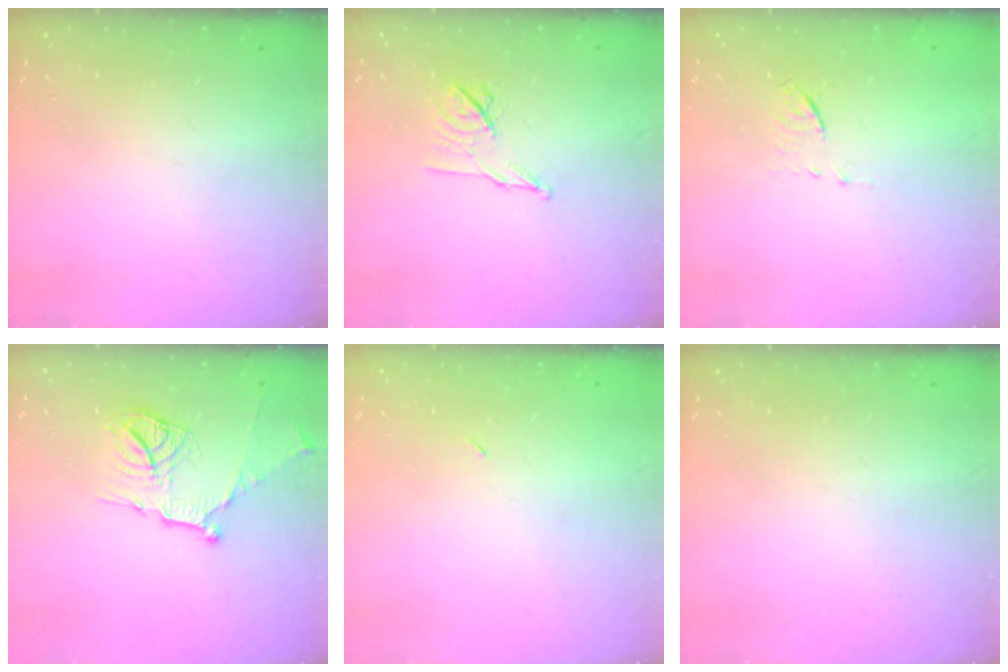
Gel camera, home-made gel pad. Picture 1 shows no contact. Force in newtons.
{"total": 8.1, "press": 8.0, "slide": 1.3}
{"total": 4.2, "press": 4.1, "slide": 0.9}
{"total": 13.4, "press": 13.3, "slide": 1.2}
{"total": 2.2, "press": 1.8, "slide": 1.2}
{"total": 0.0}